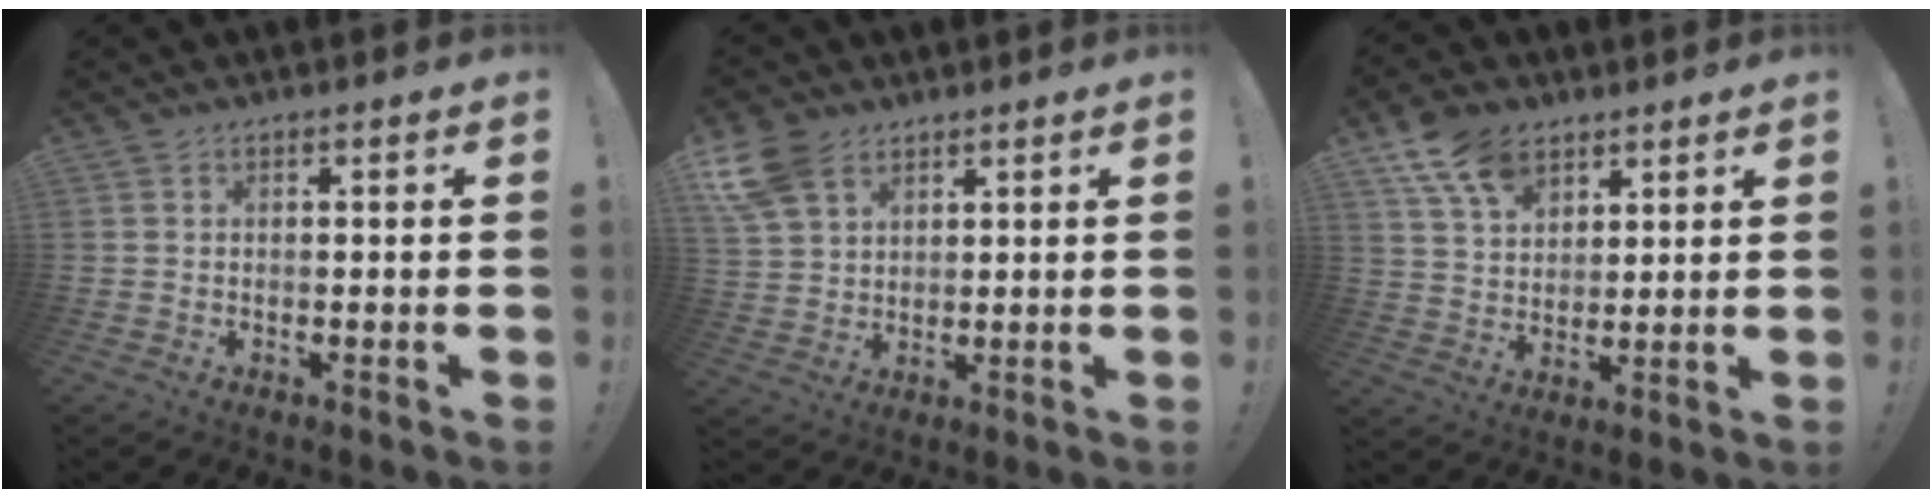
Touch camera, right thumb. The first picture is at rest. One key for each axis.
{"total": 10.0, "fx": 5.8, "fy": 6.4, "fz": 5.1, "tx": -0.116, "ty": -0.019, "tz": 0.117}
{"total": 12.3, "fx": 7.5, "fy": 7.7, "fz": 5.9, "tx": -0.098, "ty": -0.033, "tz": 0.145}